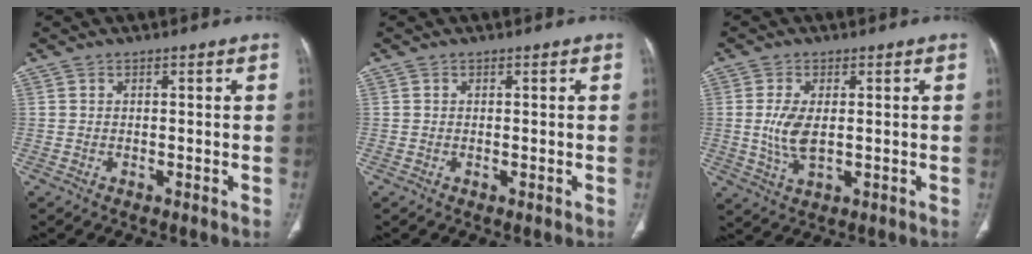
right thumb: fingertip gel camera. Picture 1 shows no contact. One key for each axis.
{"total": 0.0}
{"total": 6.2, "fx": 0.2, "fy": 3.0, "fz": 5.4, "tx": -0.120, "ty": -0.009, "tz": 0.010}